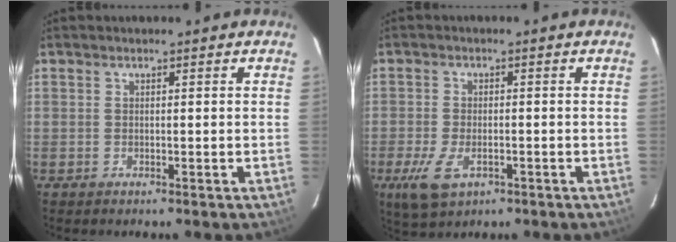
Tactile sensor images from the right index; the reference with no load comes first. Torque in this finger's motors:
{"motor_torque": [0.50, -0.30, 0.39, 0.08]}